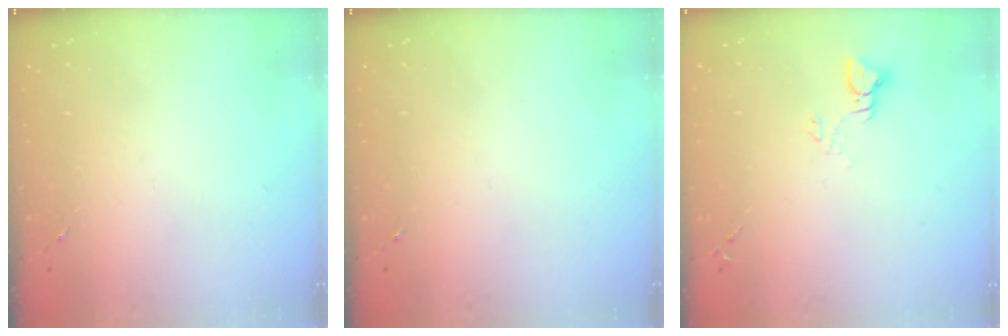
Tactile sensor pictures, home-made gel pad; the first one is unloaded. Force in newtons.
{"total": 0.0}
{"total": 3.5, "press": 3.4, "slide": 0.3}